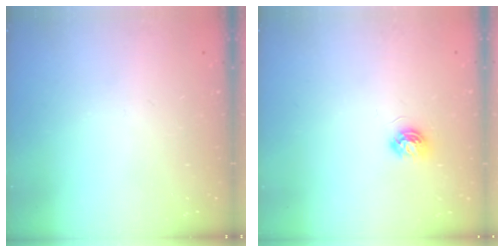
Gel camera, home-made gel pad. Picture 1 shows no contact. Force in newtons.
{"total": 4.8, "press": 4.8, "slide": 0.6}